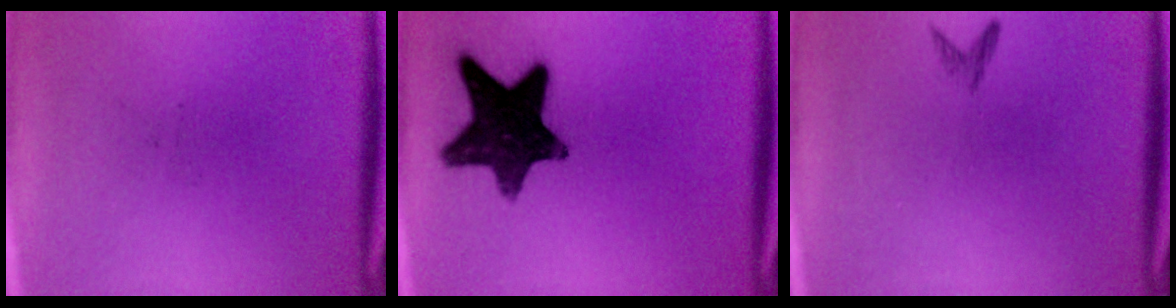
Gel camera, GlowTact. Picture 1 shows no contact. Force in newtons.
{"total": 14.6}
{"total": 0.8}